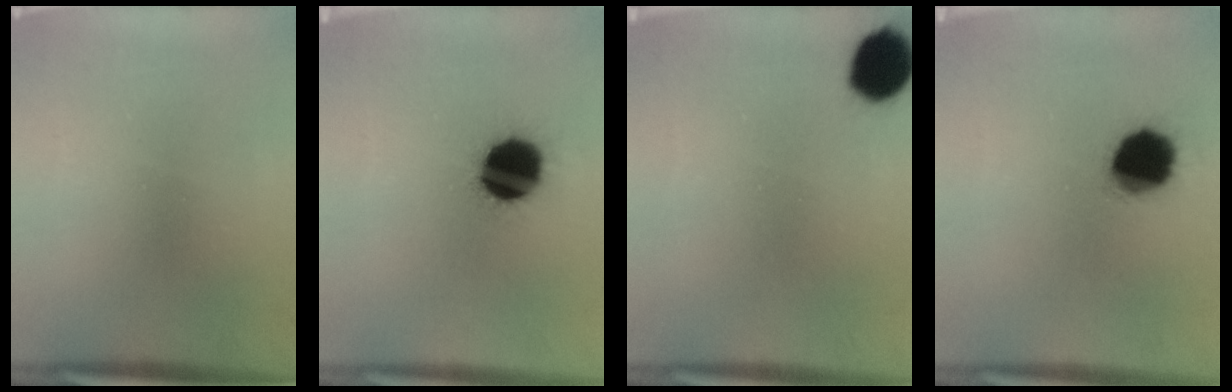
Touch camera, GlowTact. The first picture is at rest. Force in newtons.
{"total": 17.1}
{"total": 9.7}
{"total": 14.2}